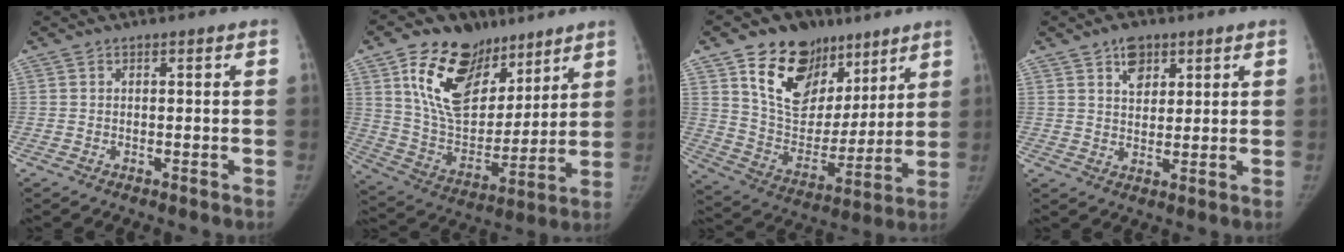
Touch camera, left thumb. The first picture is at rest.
{"total": 21.5, "force": [11.8, 13.5, 11.9], "torque": [-0.156, -0.050, 0.216]}
{"total": 20.1, "force": [11.3, 13.6, 9.6], "torque": [-0.106, -0.049, 0.202]}
{"total": 5.2, "force": [3.0, 3.2, 2.7], "torque": [-0.021, -0.018, 0.050]}